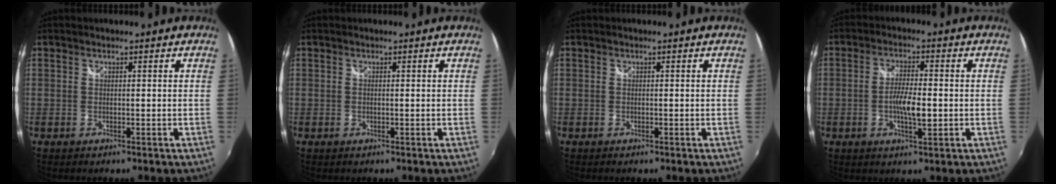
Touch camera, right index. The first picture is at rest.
{"total": 0.0}
{"total": 0.0}
{"total": 5.8, "force": [-1.1, 1.6, 5.5], "torque": [-0.103, -0.001, -0.017]}